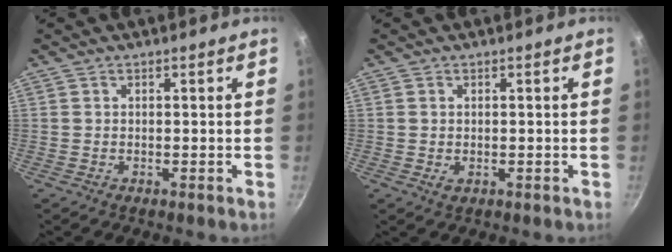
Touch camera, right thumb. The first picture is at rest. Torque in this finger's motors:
{"motor_torque": [-0.38, 0.18, -0.27, 0.05, -0.02]}